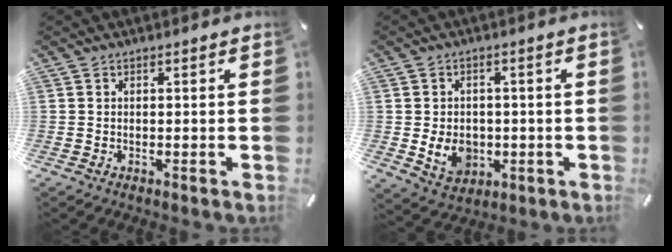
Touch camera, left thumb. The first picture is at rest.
{"total": 7.7, "force": [-1.4, 6.4, 4.1], "torque": [-0.076, 0.007, -0.022]}